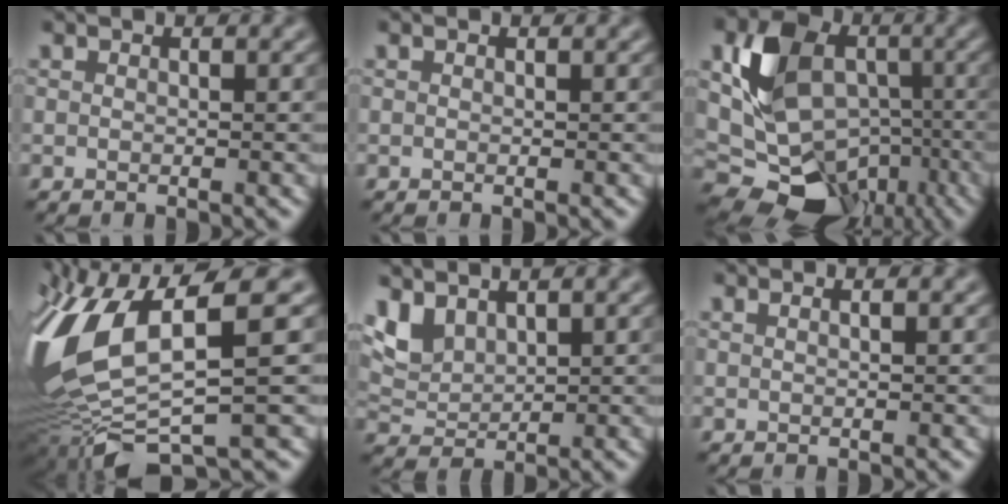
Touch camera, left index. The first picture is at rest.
{"total": 0.0}
{"total": 12.5, "force": [-1.5, 9.5, 7.9], "torque": [-0.135, -0.011, -0.018]}
{"total": 12.8, "force": [0.0, 4.9, 11.8], "torque": [-0.260, -0.013, 0.019]}
{"total": 3.6, "force": [2.7, 1.6, 1.7], "torque": [-0.045, 0.000, 0.058]}
{"total": 1.7, "force": [0.9, 0.8, 1.2], "torque": [-0.001, -0.002, -0.004]}